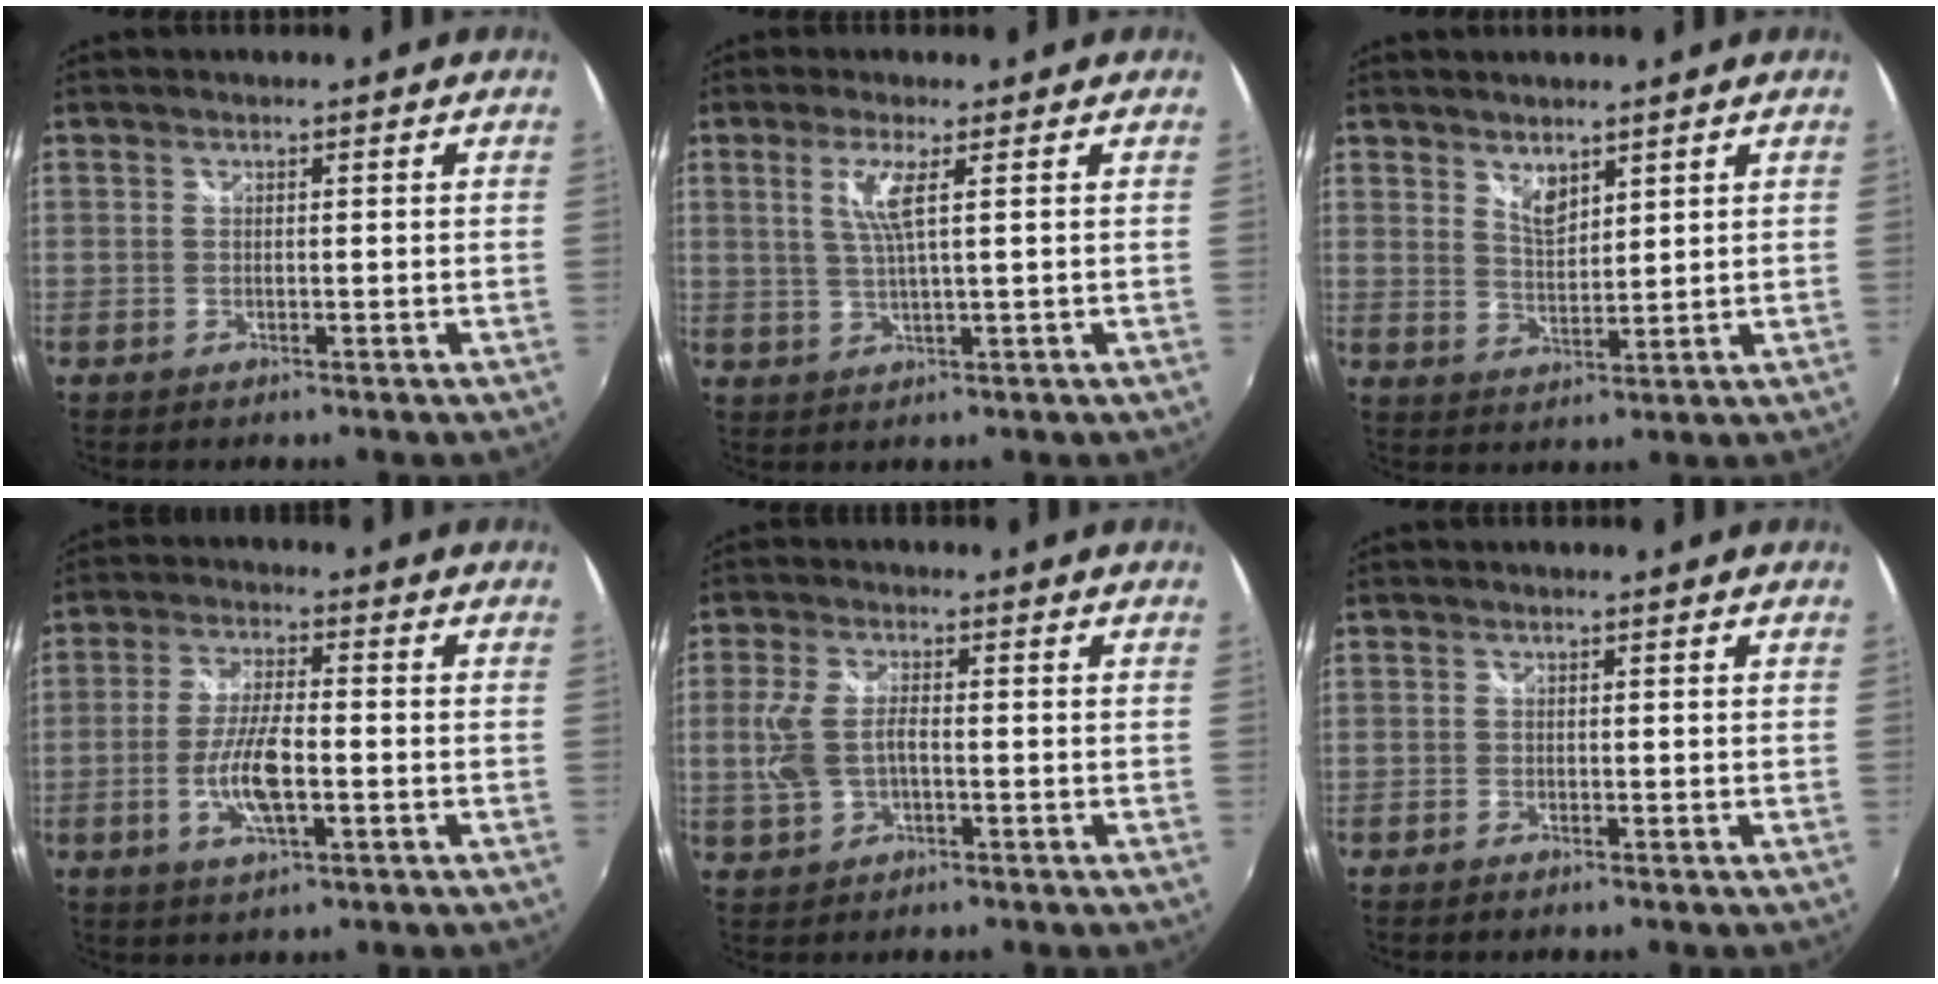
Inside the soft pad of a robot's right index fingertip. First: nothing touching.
{"total": 4.4, "force": [1.5, -0.2, 4.2], "torque": [-0.084, -0.005, 0.031]}
{"total": 4.0, "force": [3.1, 1.5, 2.0], "torque": [-0.030, -0.002, 0.055]}
{"total": 8.7, "force": [-2.5, 2.5, 7.9], "torque": [-0.160, -0.004, -0.047]}
{"total": 6.3, "force": [-0.9, 3.3, 5.2], "torque": [-0.115, 0.000, -0.013]}
{"total": 0.8, "force": [-0.7, 0.4, 0.2], "torque": [-0.007, -0.002, -0.016]}